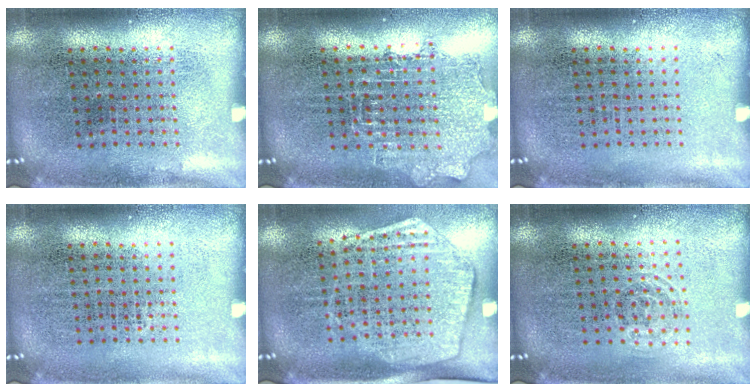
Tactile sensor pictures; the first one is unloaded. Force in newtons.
{"total": 1.3, "press": 1.1, "slide": 0.6}
{"total": 0.0}
{"total": 0.0}
{"total": 1.8, "press": 1.5, "slide": 0.8}
{"total": 0.8, "press": 0.6, "slide": 0.5}